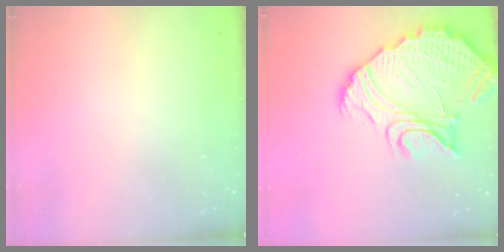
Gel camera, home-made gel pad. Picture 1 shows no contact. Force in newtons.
{"total": 21.1, "press": 21.1, "slide": 1.6}